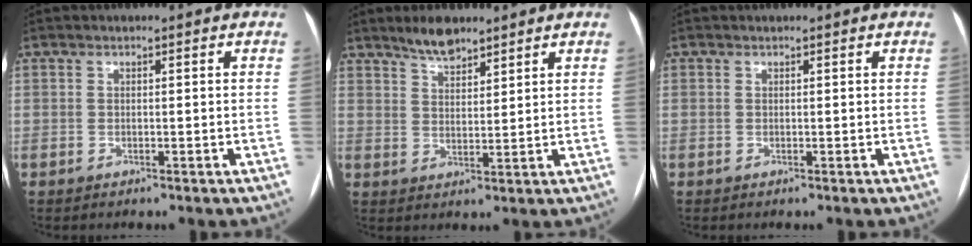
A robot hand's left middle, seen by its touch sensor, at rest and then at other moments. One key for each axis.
{"total": 4.8, "fx": 4.1, "fy": 1.3, "fz": 2.0, "tx": -0.043, "ty": 0.001, "tz": 0.075}
{"total": 0.0}